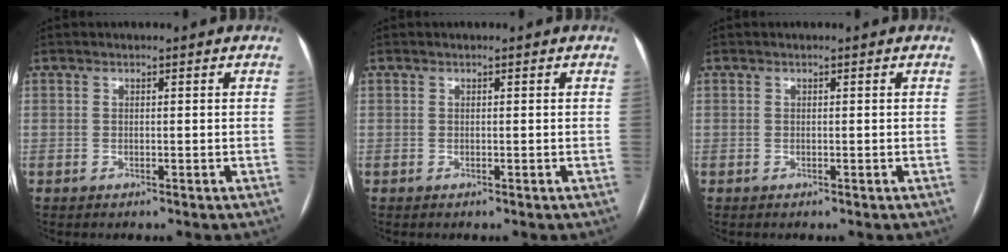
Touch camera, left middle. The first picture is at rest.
{"total": 0.0}
{"total": 0.0}